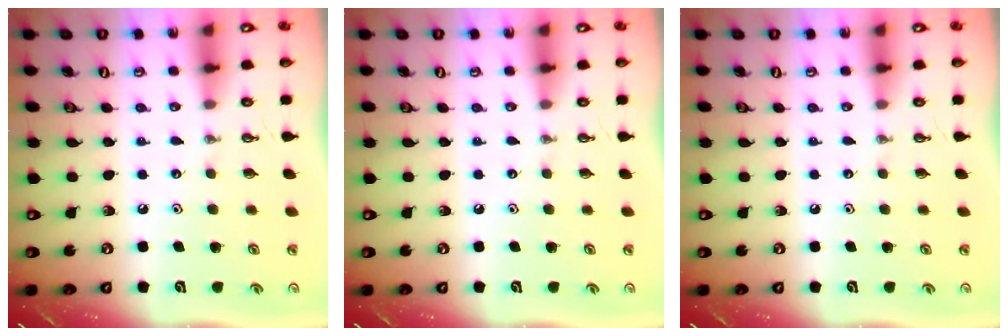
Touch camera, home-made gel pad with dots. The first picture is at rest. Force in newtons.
{"total": 0.0}
{"total": 0.0}